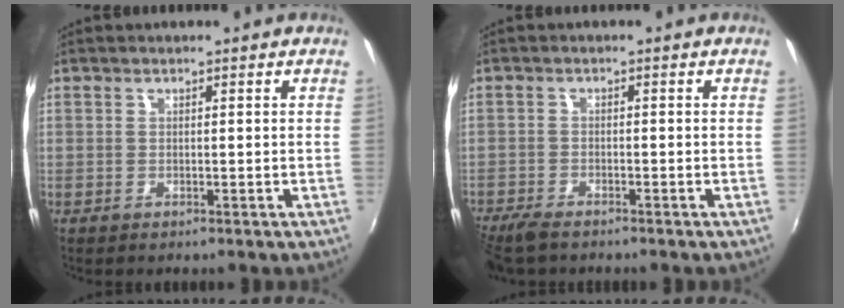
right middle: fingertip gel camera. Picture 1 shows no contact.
{"total": 5.4, "force": [-4.6, 1.4, 2.5], "torque": [-0.071, -0.025, -0.089]}